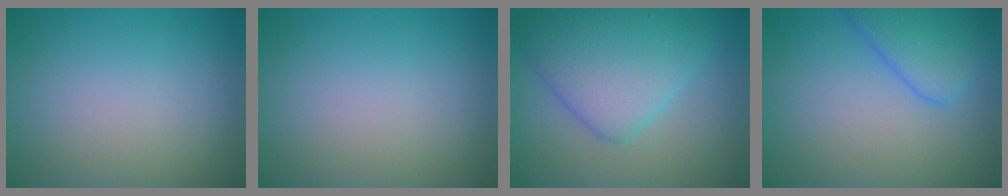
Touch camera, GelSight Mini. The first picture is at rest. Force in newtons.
{"total": 0.0}
{"total": 6.4, "press": 6.4, "slide": 0.3}
{"total": 4.1, "press": 4.1, "slide": 0.2}